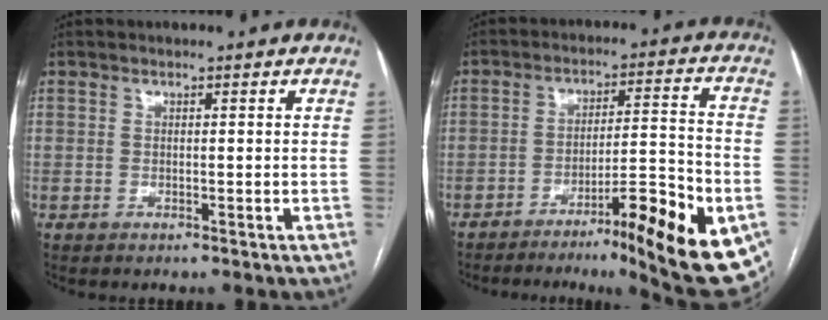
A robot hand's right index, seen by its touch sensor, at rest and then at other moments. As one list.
[{"total": 19.7, "force": [-10.3, 2.3, 16.7], "torque": [-0.160, 0.011, -0.145]}]